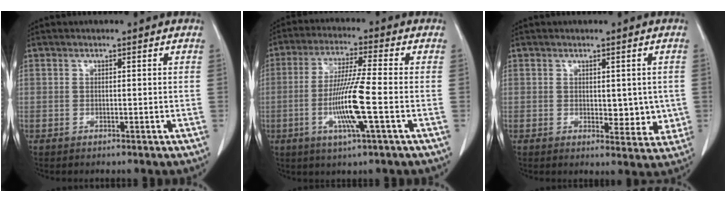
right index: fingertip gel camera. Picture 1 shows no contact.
{"total": 10.2, "force": [-2.6, -0.5, 9.8], "torque": [-0.195, -0.013, -0.052]}
{"total": 4.8, "force": [0.1, 2.7, 3.9], "torque": [-0.034, -0.009, 0.009]}